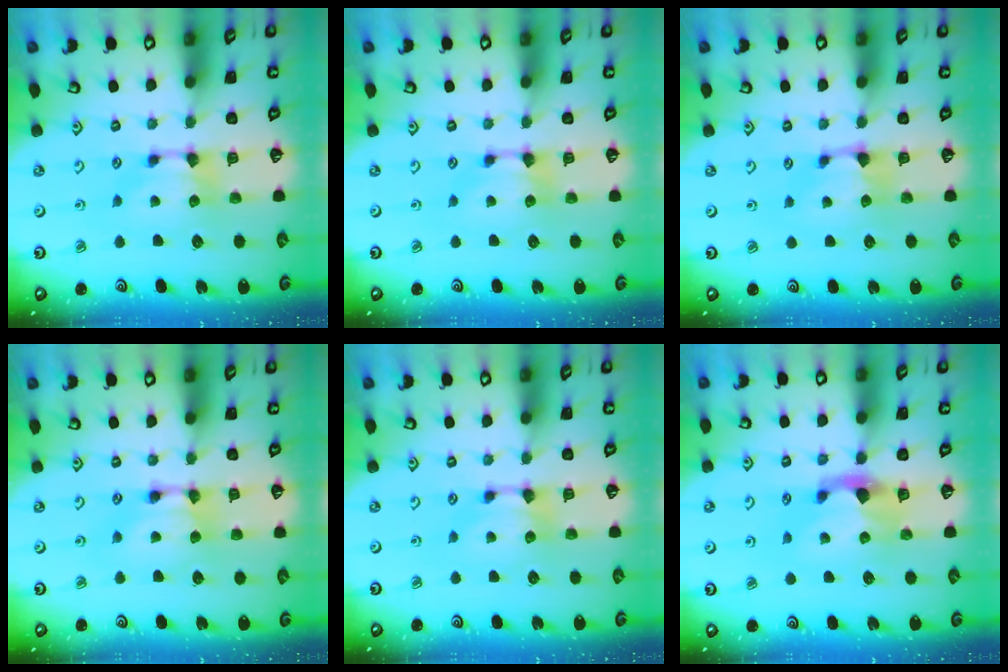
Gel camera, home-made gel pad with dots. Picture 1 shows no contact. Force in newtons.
{"total": 0.0}
{"total": 0.9, "press": 0.7, "slide": 0.6}
{"total": 1.9, "press": 1.9, "slide": 0.1}
{"total": 0.0}
{"total": 2.2, "press": 1.9, "slide": 1.2}